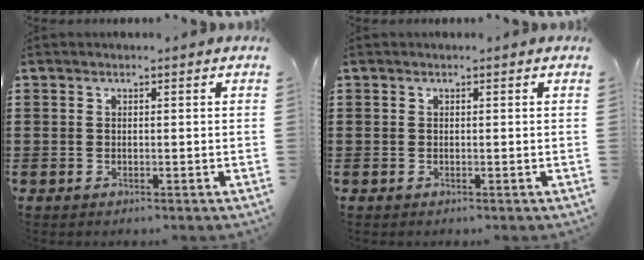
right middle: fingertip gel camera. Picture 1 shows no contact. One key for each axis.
{"total": 0.0}